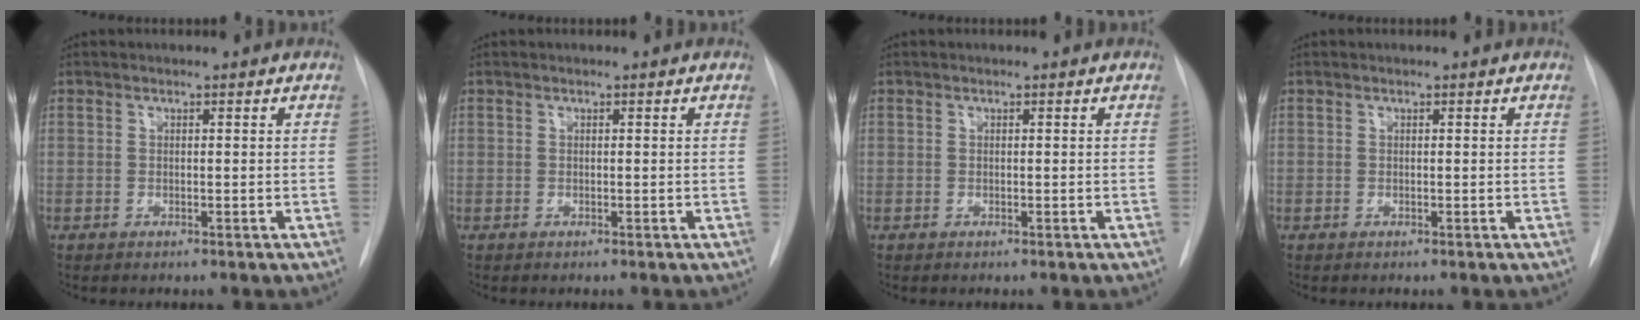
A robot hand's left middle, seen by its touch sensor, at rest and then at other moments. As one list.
[{"total": 0.0}, {"total": 0.0}, {"total": 0.0}]